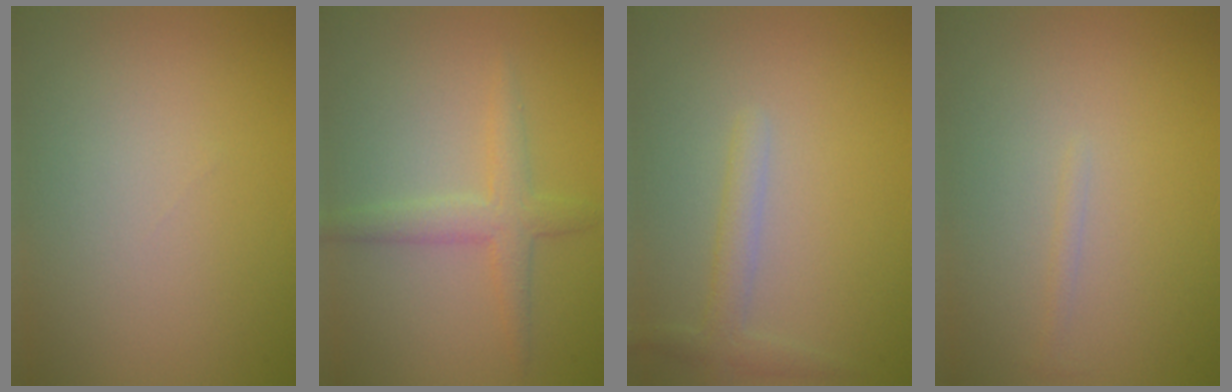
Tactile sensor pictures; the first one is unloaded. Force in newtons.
{"total": 2.8, "press": 2.8, "slide": 0.1}
{"total": 2.0, "press": 2.0, "slide": 0.1}
{"total": 0.6, "press": 0.6, "slide": 0.0}